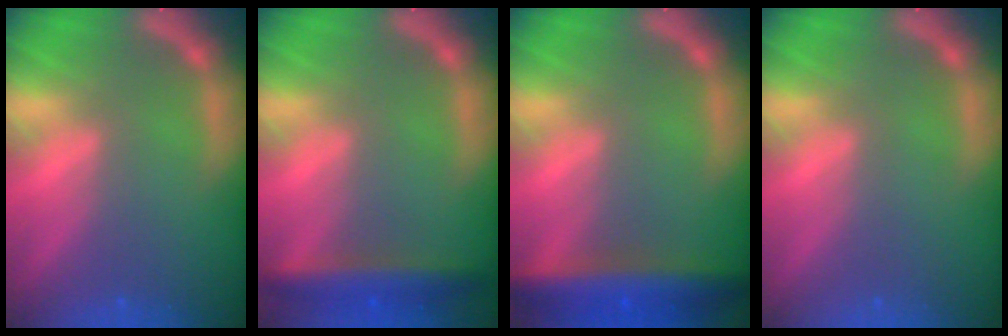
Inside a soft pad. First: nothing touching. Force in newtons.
{"total": 4.4}
{"total": 7.0}
{"total": 0.0}